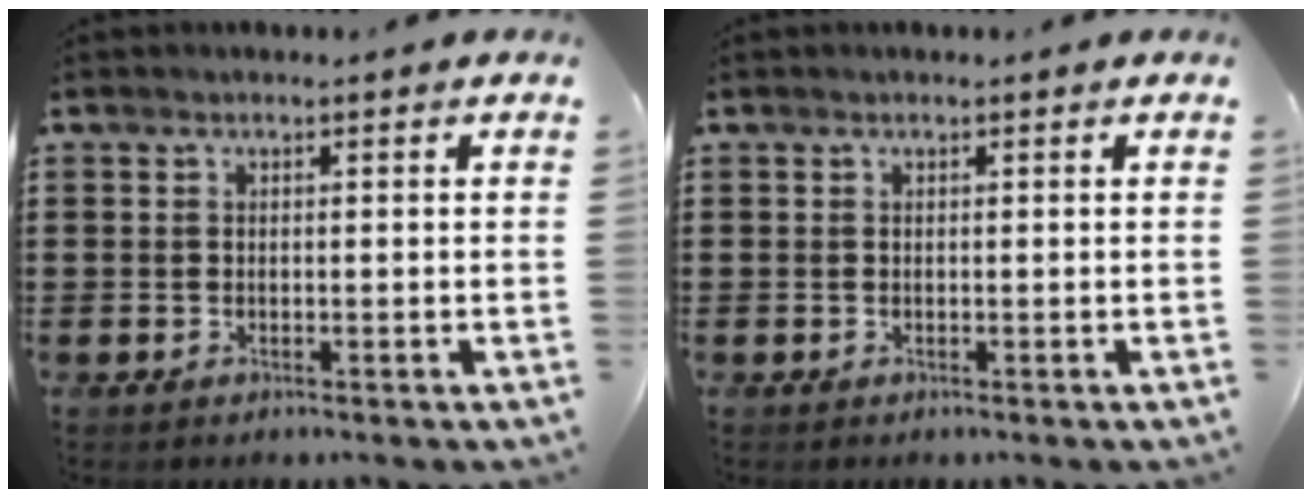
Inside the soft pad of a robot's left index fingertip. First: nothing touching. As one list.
[{"total": 0.0}]